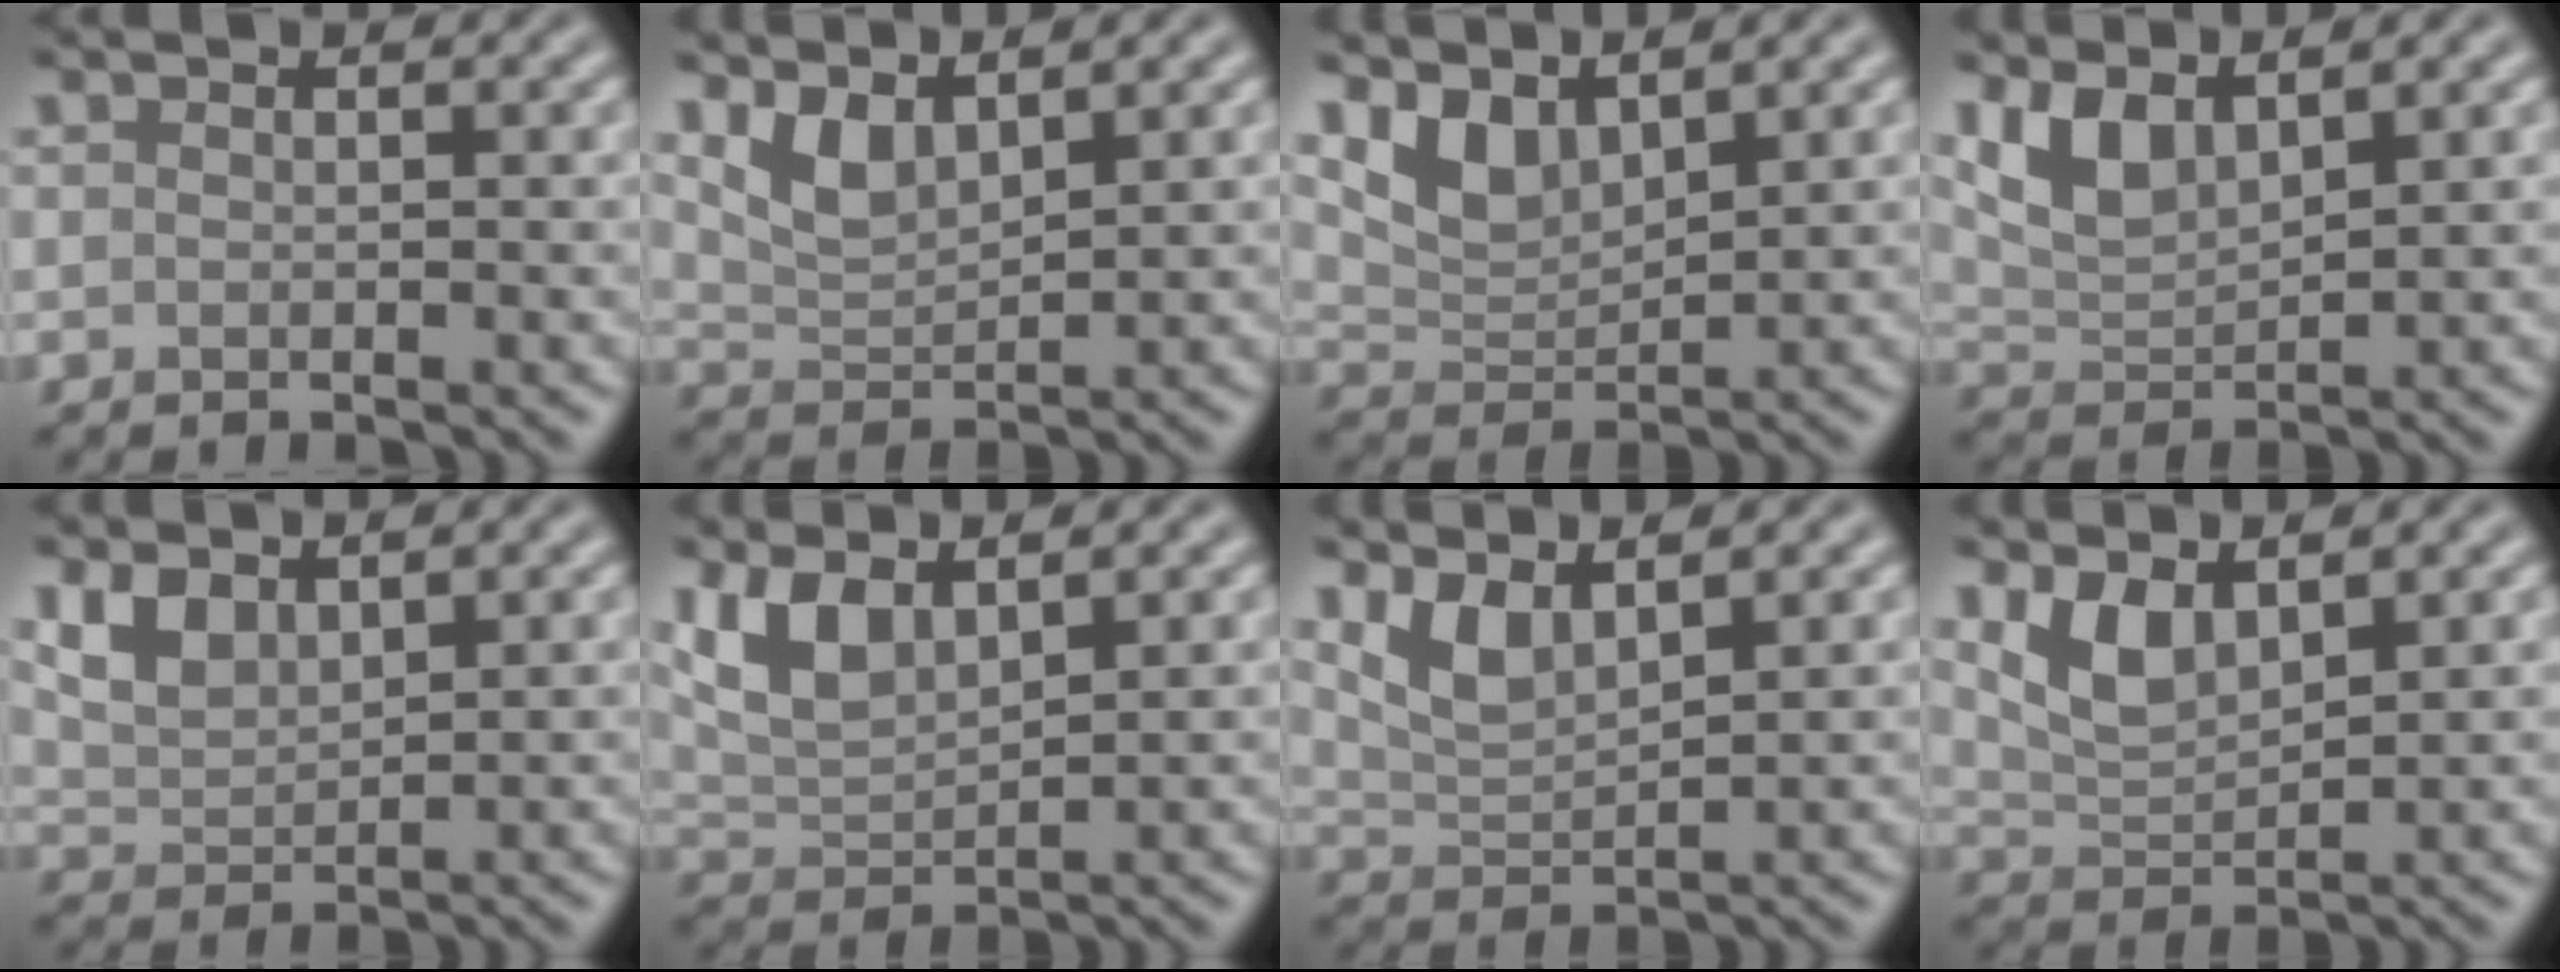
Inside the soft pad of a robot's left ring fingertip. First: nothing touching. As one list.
[{"total": 3.0, "force": [2.0, 1.1, 1.9], "torque": [-0.042, -0.011, 0.048]}, {"total": 3.6, "force": [2.6, 1.5, 2.0], "torque": [-0.046, -0.012, 0.054]}, {"total": 3.8, "force": [2.5, 1.6, 2.4], "torque": [-0.055, -0.006, 0.052]}, {"total": 3.0, "force": [1.9, 1.6, 1.7], "torque": [-0.040, -0.003, 0.043]}, {"total": 4.3, "force": [2.5, 1.8, 2.9], "torque": [-0.067, -0.003, 0.051]}, {"total": 3.0, "force": [2.1, 0.9, 2.0], "torque": [-0.046, -0.010, 0.048]}, {"total": 3.3, "force": [2.0, 1.4, 2.3], "torque": [-0.050, -0.009, 0.046]}]